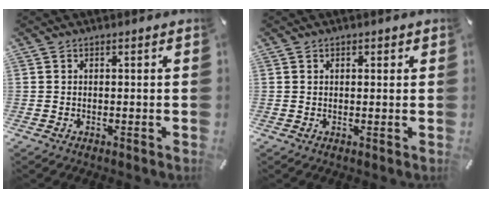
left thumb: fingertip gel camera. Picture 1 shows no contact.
{"total": 0.9, "force": [0.3, 0.8, 0.4], "torque": [-0.008, 0.005, 0.005]}